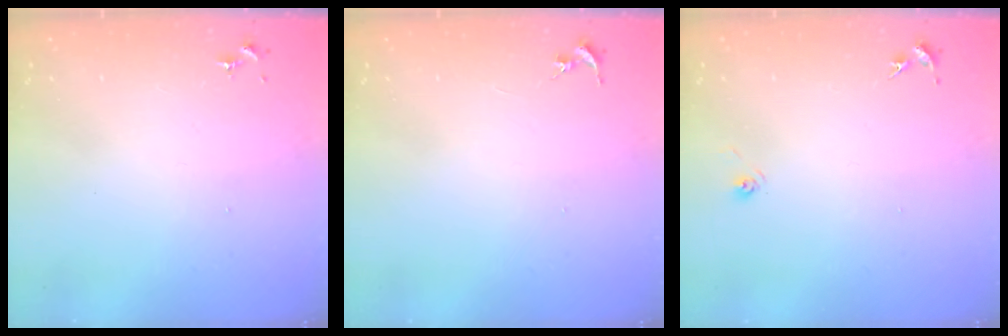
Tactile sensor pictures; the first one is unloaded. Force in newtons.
{"total": 0.0}
{"total": 3.2, "press": 2.7, "slide": 1.8}